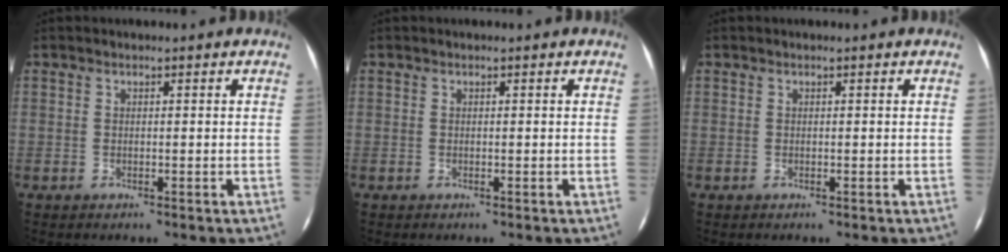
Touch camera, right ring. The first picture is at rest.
{"total": 0.0}
{"total": 0.0}